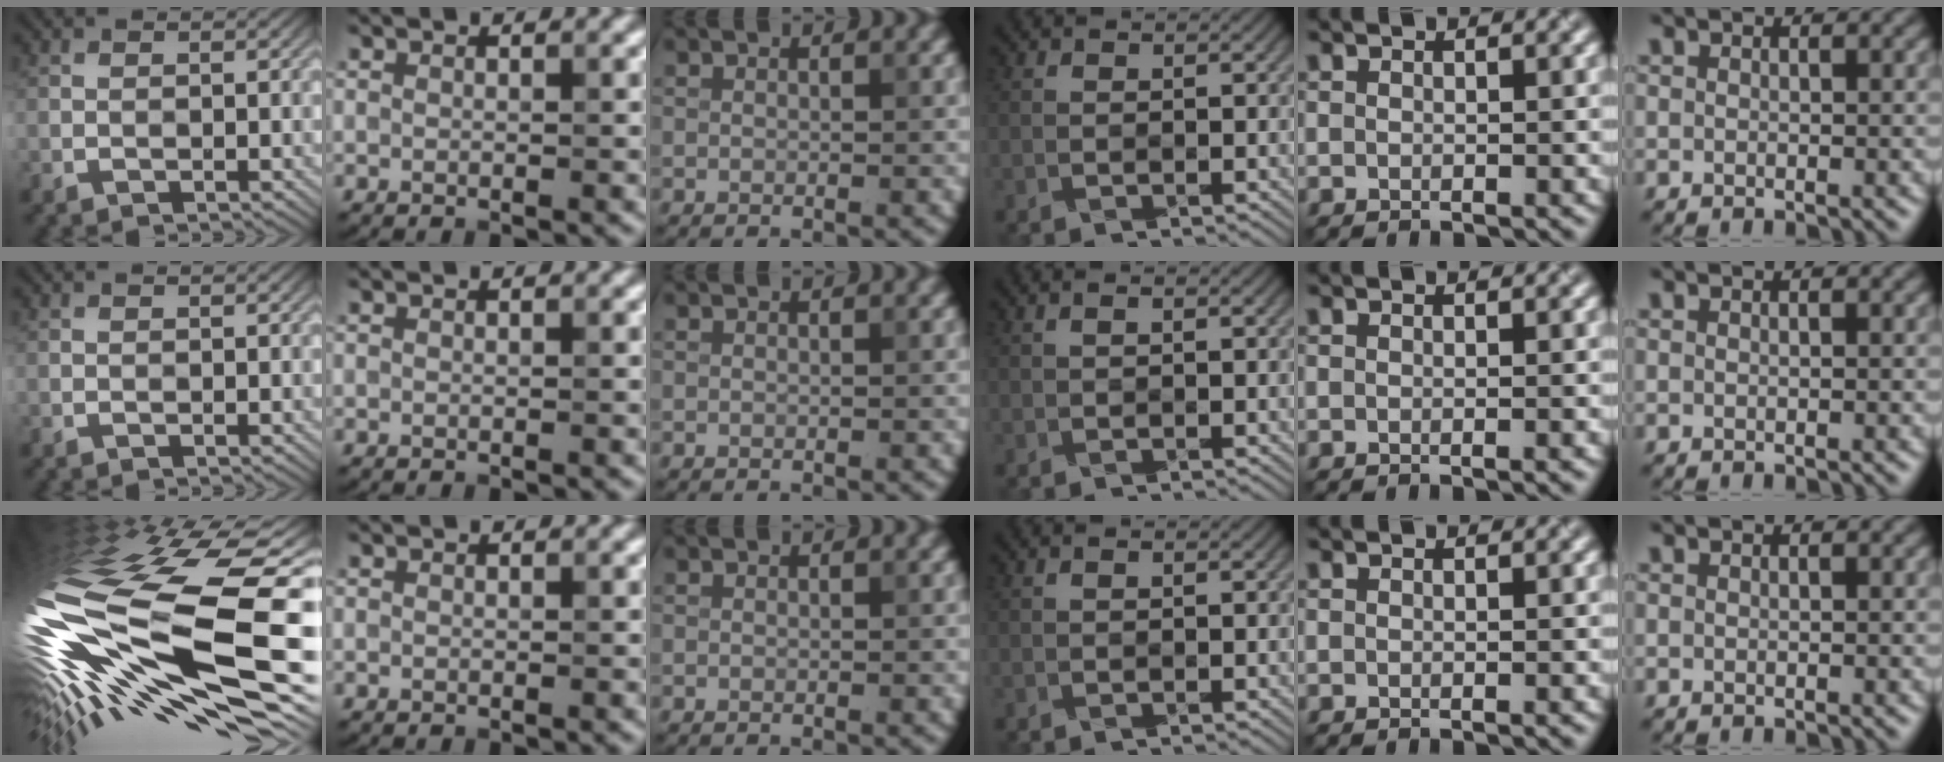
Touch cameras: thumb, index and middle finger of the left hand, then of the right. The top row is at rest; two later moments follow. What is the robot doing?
{"motion": "wrap", "object": "bandana"}